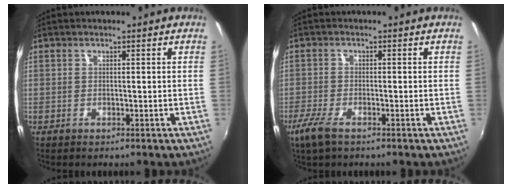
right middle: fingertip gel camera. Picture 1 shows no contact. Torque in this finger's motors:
{"motor_torque": [0.70, -0.79, 0.09, 0.09]}